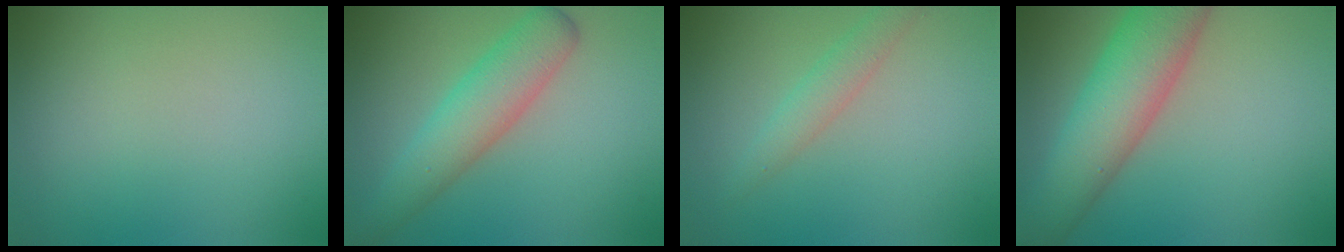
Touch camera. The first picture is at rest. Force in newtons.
{"total": 4.7, "press": 4.7, "slide": 0.1}
{"total": 1.9, "press": 1.9, "slide": 0.1}
{"total": 7.9, "press": 7.9, "slide": 0.3}